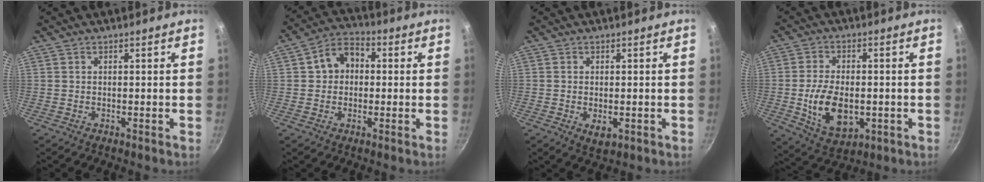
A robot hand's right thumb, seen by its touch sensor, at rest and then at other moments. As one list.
[{"total": 7.9, "force": [0.9, 6.2, 4.8], "torque": [-0.045, 0.020, 0.000]}, {"total": 3.2, "force": [-0.7, 1.9, 2.5], "torque": [-0.042, -0.010, -0.005]}, {"total": 12.1, "force": [-1.9, 7.3, 9.4], "torque": [-0.161, 0.000, -0.020]}]